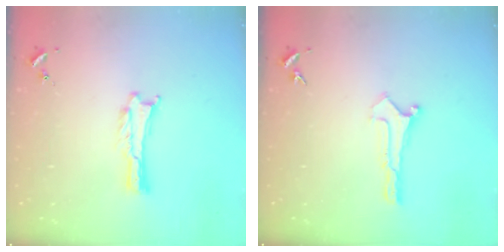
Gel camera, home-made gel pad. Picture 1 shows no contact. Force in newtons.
{"total": 0.0}